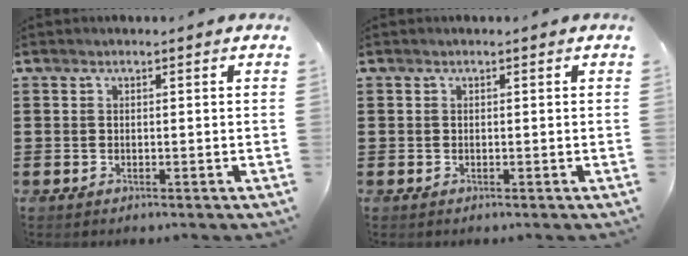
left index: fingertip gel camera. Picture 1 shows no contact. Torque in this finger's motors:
{"motor_torque": [0.01, 0.07, 0.02, -0.01]}